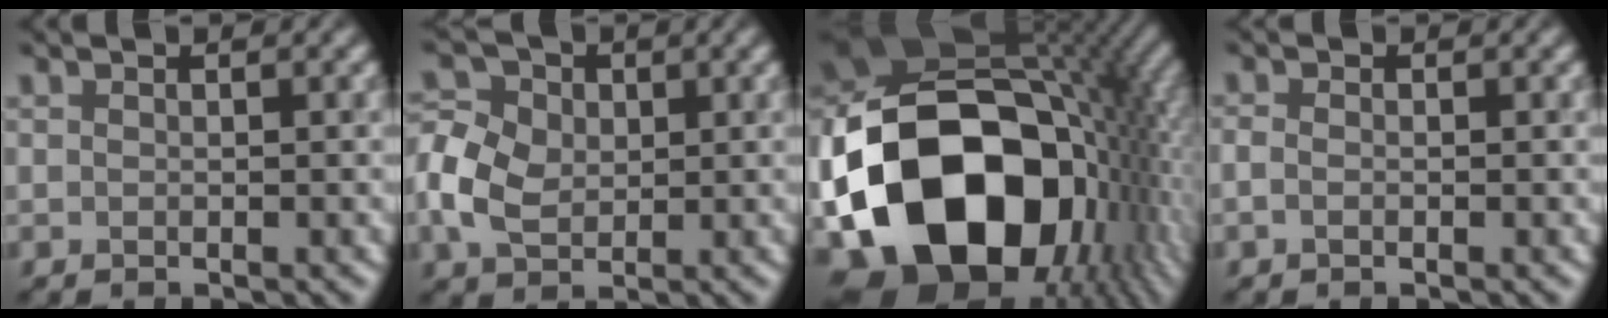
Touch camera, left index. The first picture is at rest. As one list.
[{"total": 5.1, "force": [-0.3, 4.2, 2.9], "torque": [-0.067, 0.010, -0.018]}, {"total": 20.8, "force": [-4.4, 14.7, 14.1], "torque": [-0.273, -0.020, -0.069]}, {"total": 0.5, "force": [-0.4, 0.3, 0.3], "torque": [-0.008, -0.003, -0.009]}]